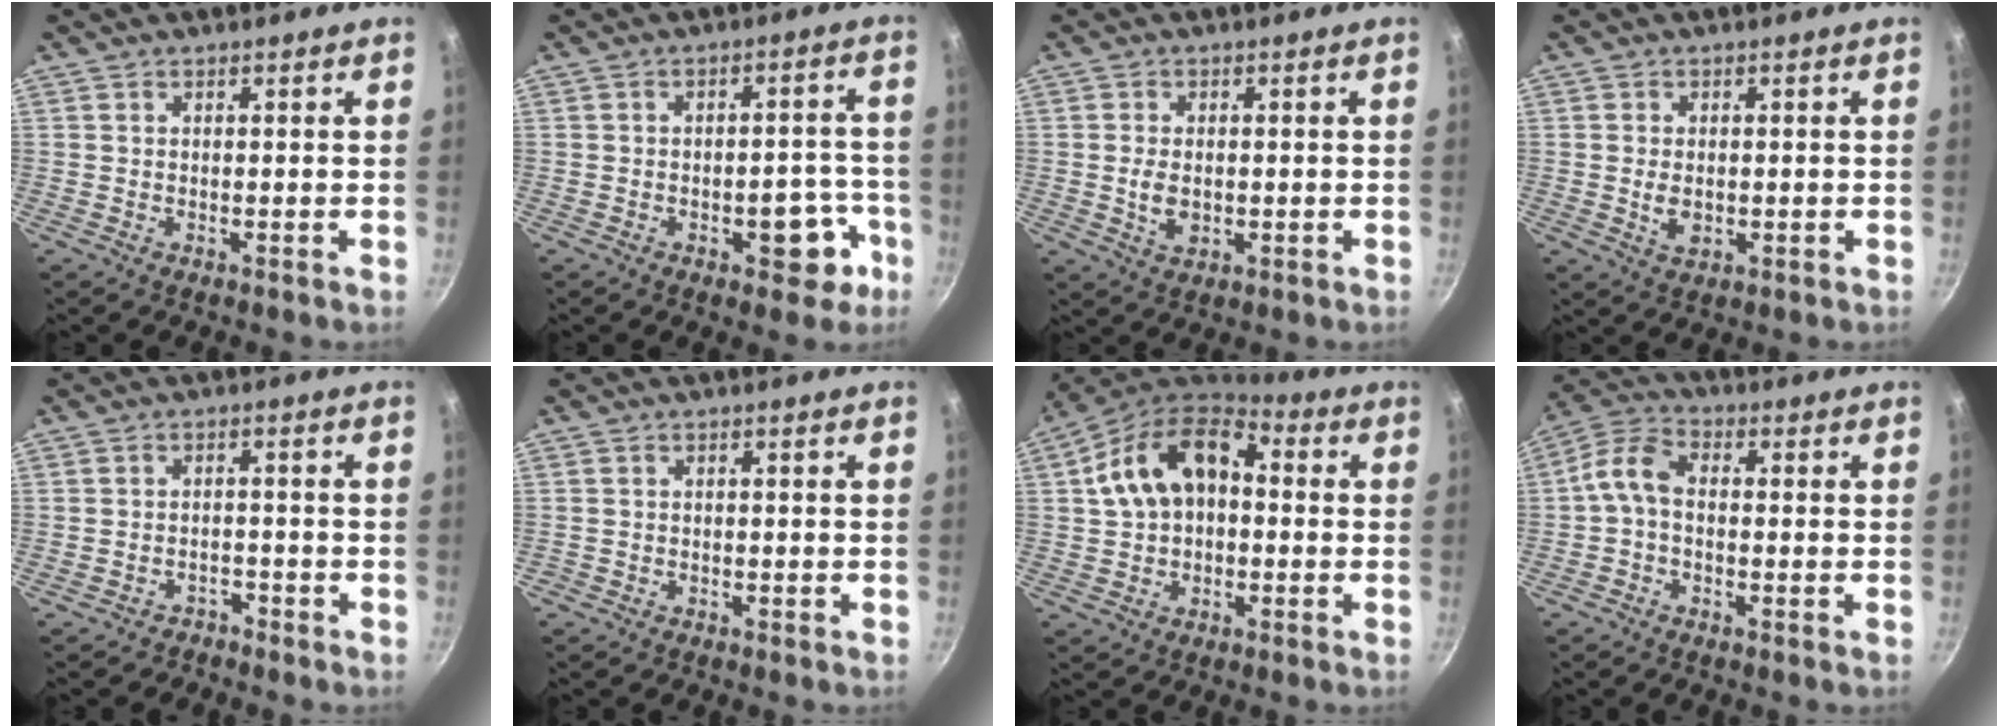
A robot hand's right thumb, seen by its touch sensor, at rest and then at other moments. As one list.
[{"total": 8.6, "force": [-3.8, 4.6, 6.1], "torque": [-0.032, 0.035, -0.044]}, {"total": 4.4, "force": [-0.3, 2.9, 3.4], "torque": [-0.060, -0.002, -0.002]}, {"total": 3.8, "force": [-0.3, 2.5, 2.8], "torque": [-0.049, -0.004, -0.002]}, {"total": 2.6, "force": [-2.2, 1.2, -0.1], "torque": [0.020, 0.032, -0.033]}, {"total": 0.8, "force": [-0.7, 0.5, 0.0], "torque": [-0.006, 0.011, -0.012]}, {"total": 15.7, "force": [1.6, 10.5, 11.6], "torque": [-0.188, 0.042, 0.011]}, {"total": 5.8, "force": [-1.1, 3.4, 4.5], "torque": [-0.101, 0.030, -0.035]}]